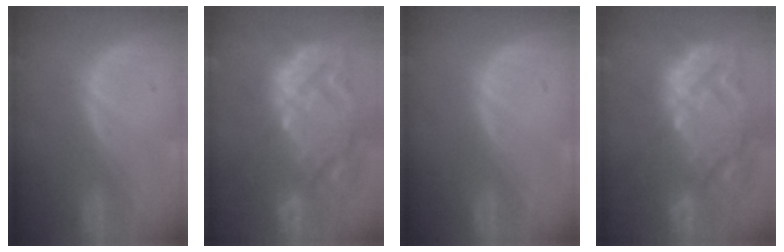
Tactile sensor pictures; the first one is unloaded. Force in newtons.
{"total": 14.7, "press": 12.6, "slide": 7.5}
{"total": 0.0}
{"total": 14.7, "press": 12.6, "slide": 7.5}